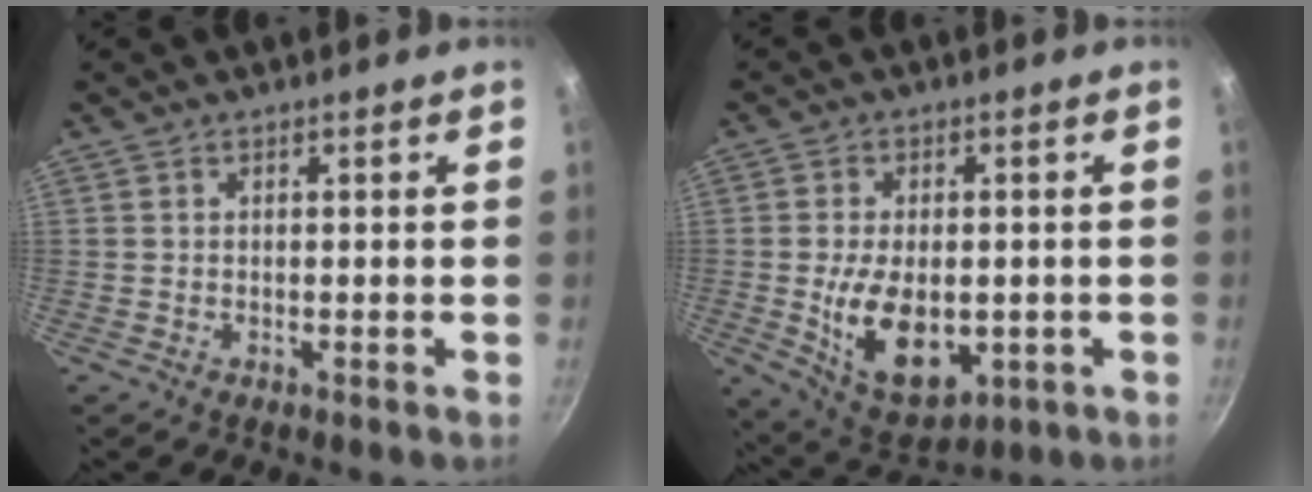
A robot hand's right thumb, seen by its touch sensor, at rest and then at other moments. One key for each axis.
{"total": 13.8, "fx": -2.0, "fy": 8.3, "fz": 10.7, "tx": -0.161, "ty": -0.007, "tz": -0.015}